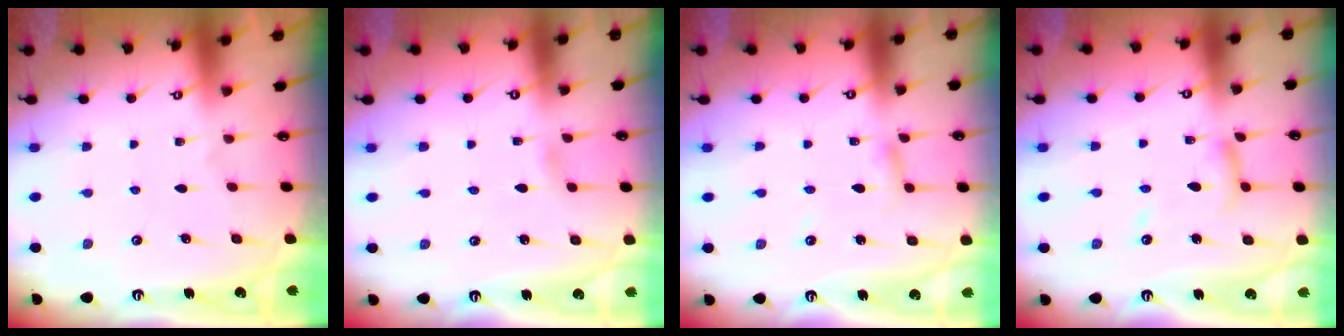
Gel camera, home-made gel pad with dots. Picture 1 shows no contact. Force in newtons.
{"total": 1.6, "press": 1.6, "slide": 0.2}
{"total": 2.8, "press": 2.8, "slide": 0.2}
{"total": 8.9, "press": 8.8, "slide": 0.7}